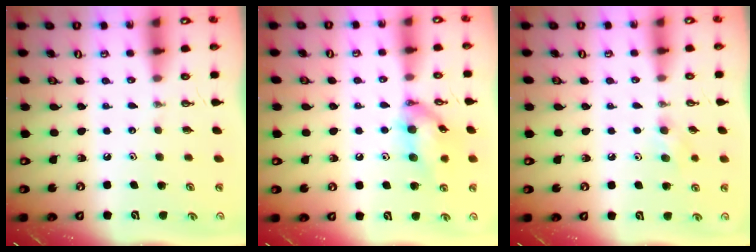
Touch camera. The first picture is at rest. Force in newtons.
{"total": 13.9, "press": 13.9, "slide": 0.8}
{"total": 7.9, "press": 7.0, "slide": 3.6}